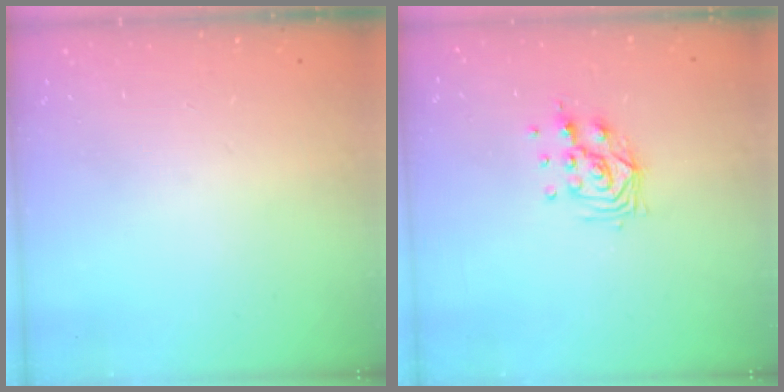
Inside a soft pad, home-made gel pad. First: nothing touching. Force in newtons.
{"total": 9.5, "press": 9.5, "slide": 0.7}